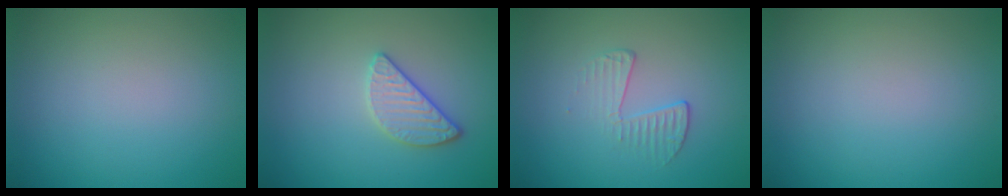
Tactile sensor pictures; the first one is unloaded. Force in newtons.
{"total": 2.5, "press": 2.3, "slide": 0.8}
{"total": 1.9, "press": 0.7, "slide": 1.8}
{"total": 0.0}